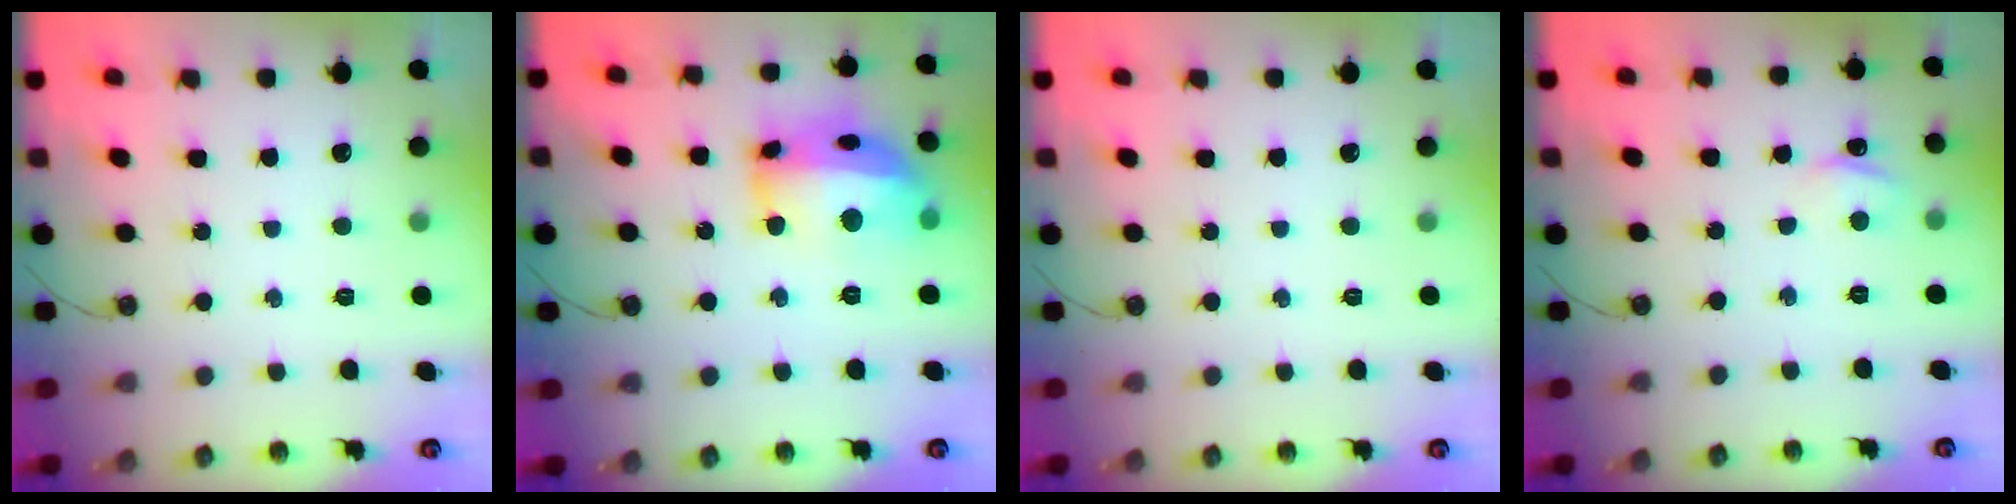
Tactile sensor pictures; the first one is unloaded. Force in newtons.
{"total": 17.6, "press": 17.6, "slide": 1.3}
{"total": 0.0}
{"total": 2.8, "press": 2.7, "slide": 0.4}